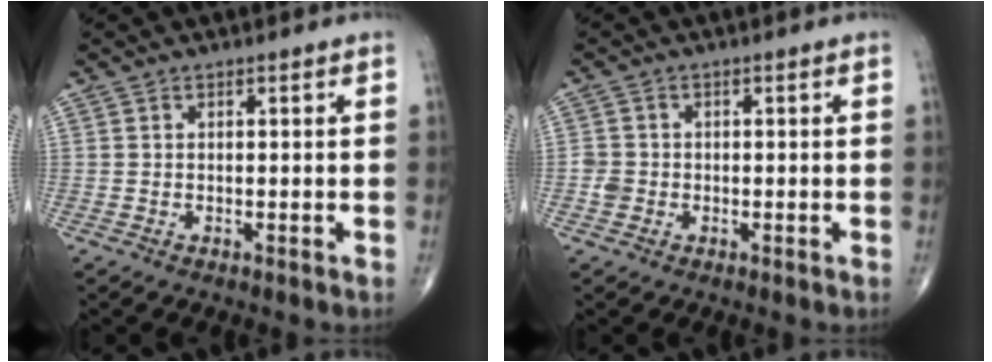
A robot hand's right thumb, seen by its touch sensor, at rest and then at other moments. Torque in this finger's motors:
{"motor_torque": [-0.04, -0.04, 0.09, 0.07, 0.02]}